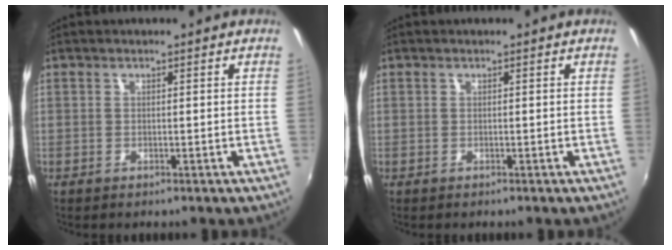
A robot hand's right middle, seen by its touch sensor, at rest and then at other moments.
{"total": 0.0}